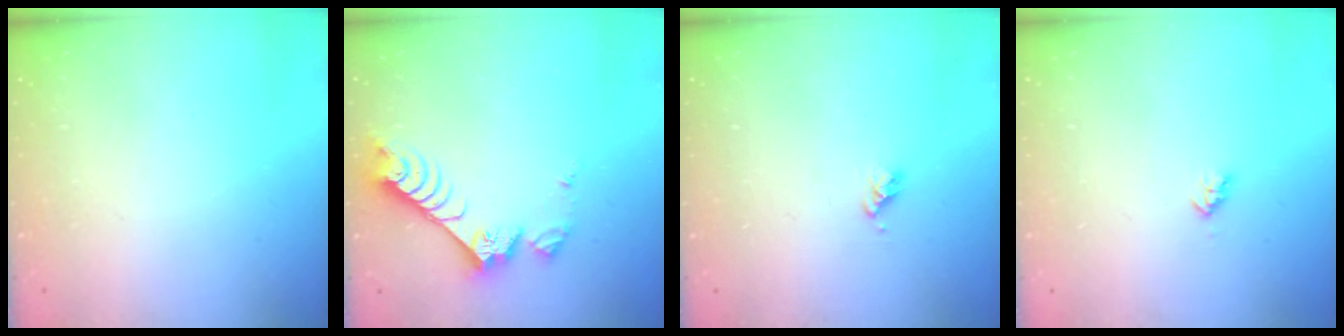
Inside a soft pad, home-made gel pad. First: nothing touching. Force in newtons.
{"total": 8.6, "press": 8.6, "slide": 0.1}
{"total": 2.7, "press": 2.7, "slide": 0.3}
{"total": 3.0, "press": 2.9, "slide": 0.4}